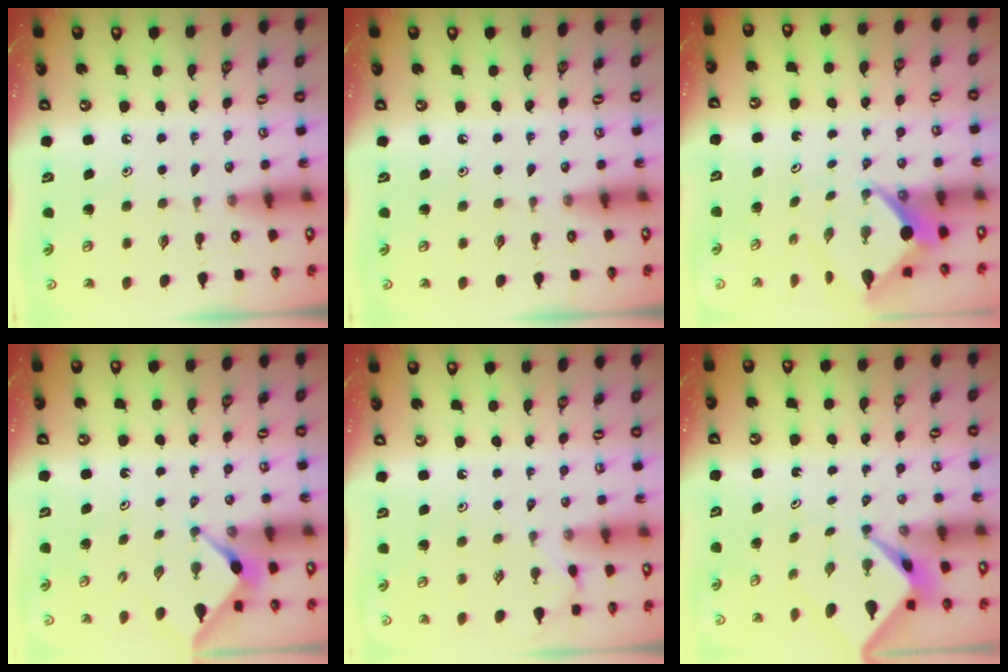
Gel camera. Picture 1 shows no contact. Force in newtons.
{"total": 0.0}
{"total": 6.3, "press": 6.3, "slide": 0.5}
{"total": 3.0, "press": 2.9, "slide": 0.3}
{"total": 4.5, "press": 4.4, "slide": 0.7}
{"total": 2.5, "press": 2.5, "slide": 0.1}